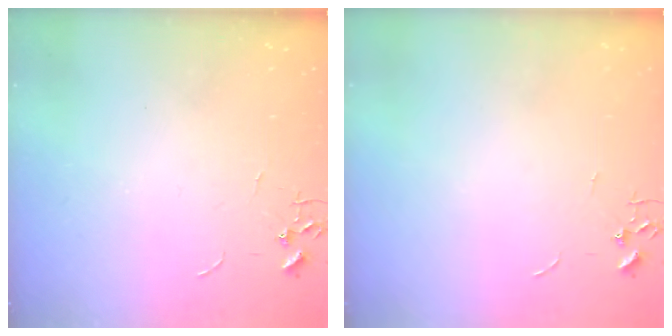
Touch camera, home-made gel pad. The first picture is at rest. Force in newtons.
{"total": 0.0}